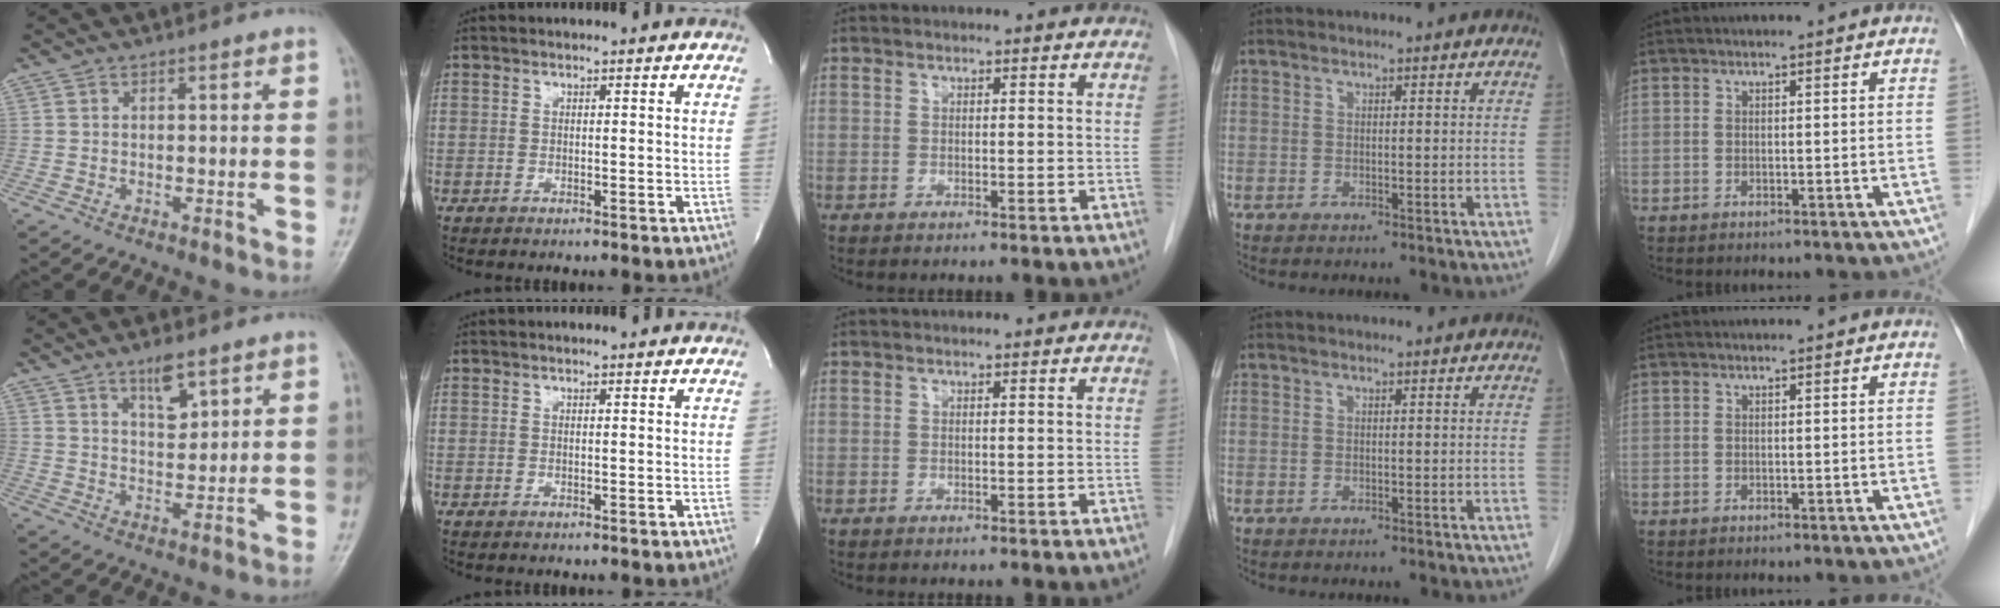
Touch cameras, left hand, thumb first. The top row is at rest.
{"thumb": {"total": 5.8, "force": [3.6, 2.2, 3.9], "torque": [-0.052, -0.027, 0.063]}, "index": {"total": 1.7, "force": [1.6, 0.1, 0.6], "torque": [-0.011, 0.014, 0.020]}}